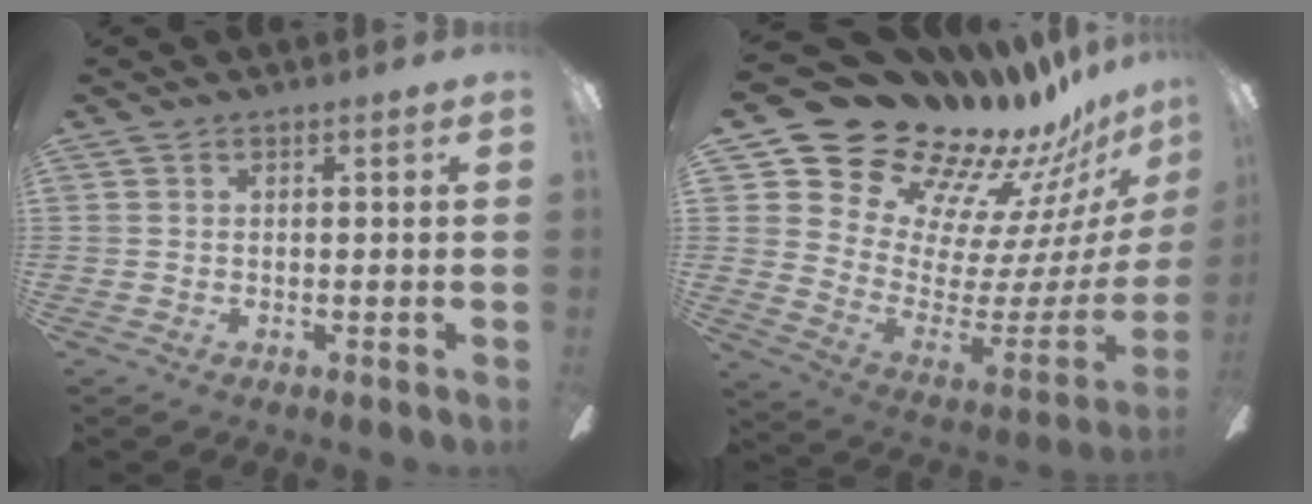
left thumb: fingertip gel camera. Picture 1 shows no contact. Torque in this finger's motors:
{"motor_torque": [1.14, 1.57, 1.37, -1.40, 0.05]}